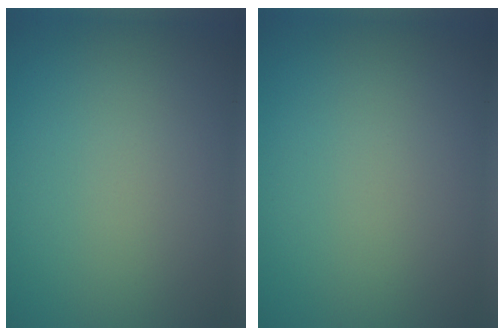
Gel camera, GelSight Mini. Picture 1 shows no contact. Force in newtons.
{"total": 0.0}